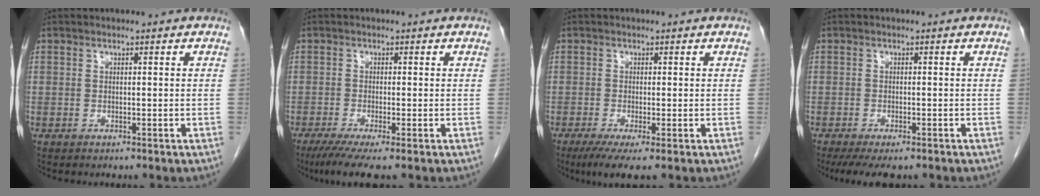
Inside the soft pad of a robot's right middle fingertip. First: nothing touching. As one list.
[{"total": 5.1, "force": [-3.5, 0.0, 3.8], "torque": [-0.061, -0.015, -0.061]}, {"total": 4.5, "force": [-2.4, 0.4, 3.7], "torque": [-0.062, -0.015, -0.040]}, {"total": 6.9, "force": [-5.4, 1.9, 3.8], "torque": [-0.053, -0.011, -0.083]}]